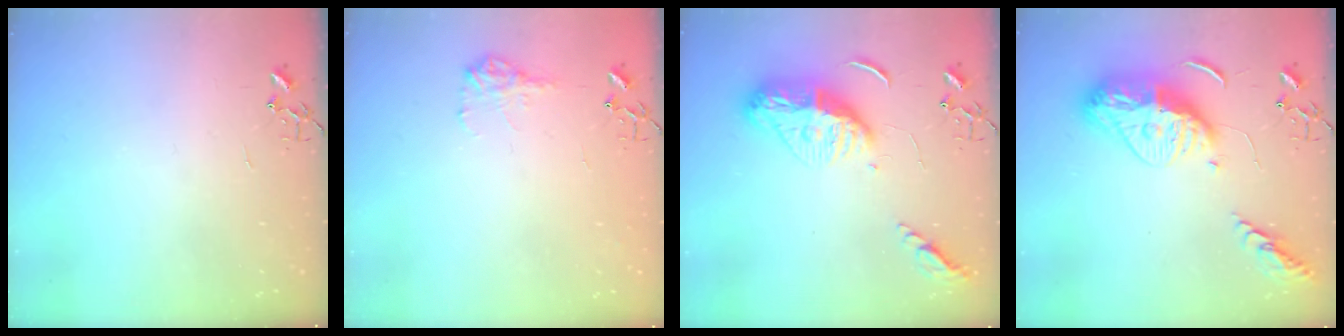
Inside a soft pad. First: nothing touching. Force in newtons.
{"total": 9.3, "press": 9.3, "slide": 0.3}
{"total": 14.6, "press": 14.5, "slide": 1.2}
{"total": 16.9, "press": 16.8, "slide": 1.6}